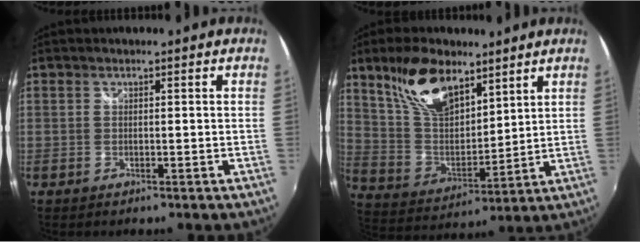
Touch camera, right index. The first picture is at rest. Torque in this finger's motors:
{"motor_torque": [1.08, 1.05, 0.57, 0.14]}